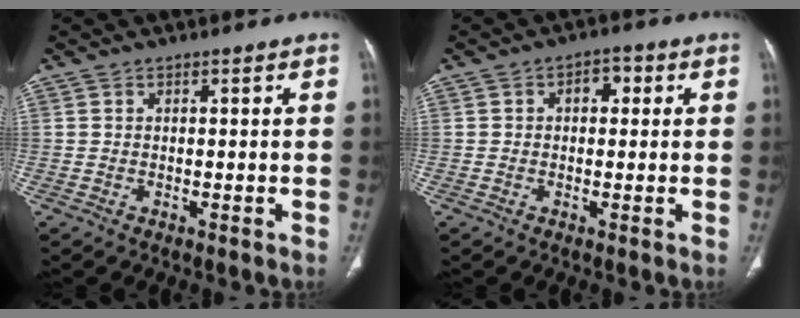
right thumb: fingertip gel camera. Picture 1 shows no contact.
{"total": 3.4, "force": [0.7, 2.3, 2.4], "torque": [-0.019, 0.009, 0.004]}